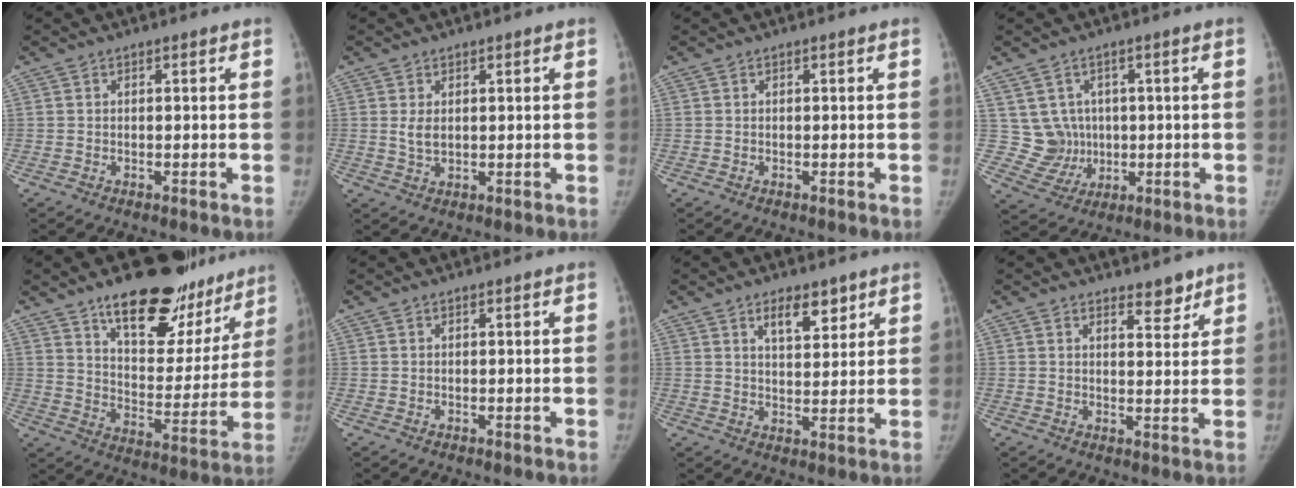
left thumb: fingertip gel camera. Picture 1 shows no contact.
{"total": 3.0, "force": [0.8, 2.0, 2.1], "torque": [-0.027, -0.012, 0.022]}
{"total": 0.0}
{"total": 6.8, "force": [1.2, 6.5, 1.5], "torque": [0.014, -0.003, 0.031]}
{"total": 25.1, "force": [17.5, 11.5, 13.8], "torque": [-0.135, -0.084, 0.256]}
{"total": 0.0}
{"total": 6.6, "force": [4.1, 3.1, 4.1], "torque": [-0.034, -0.026, 0.064]}
{"total": 3.7, "force": [3.0, 1.6, 1.4], "torque": [0.004, -0.022, 0.044]}